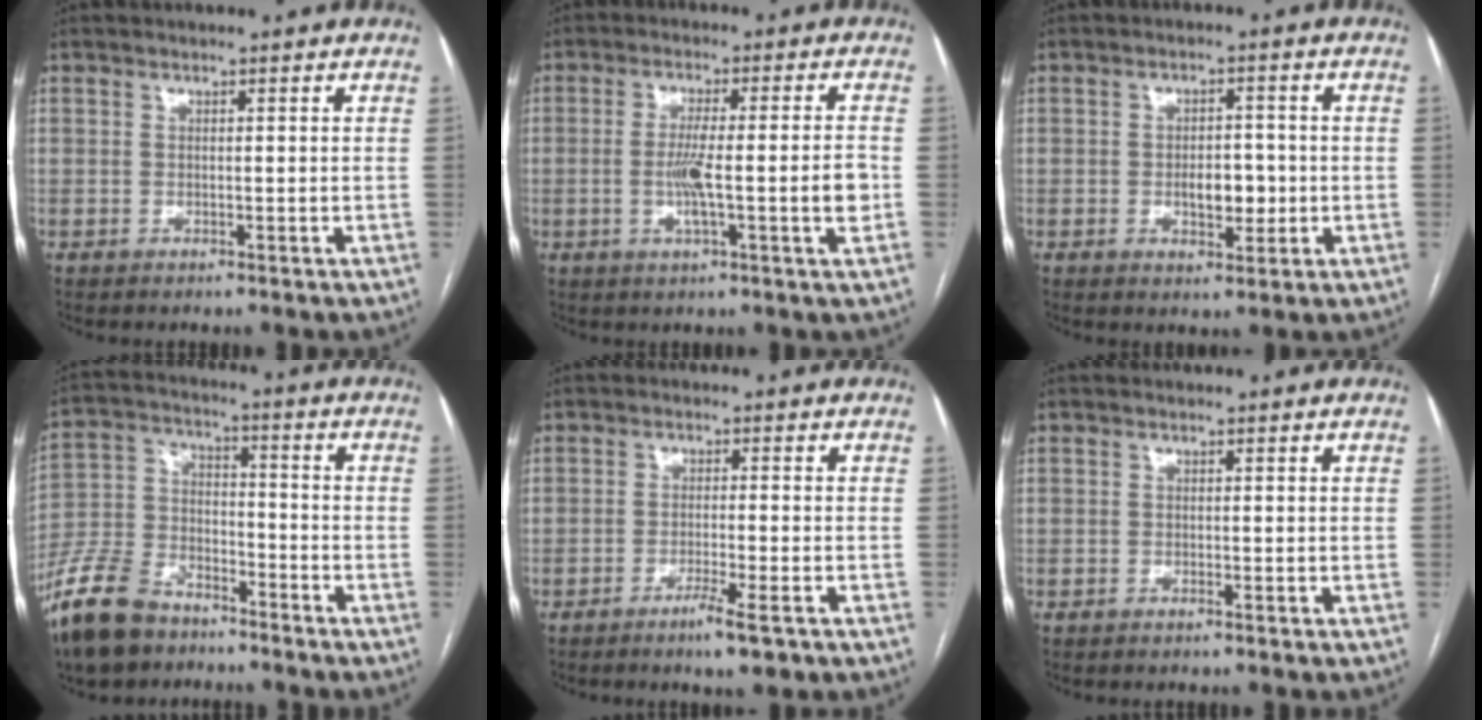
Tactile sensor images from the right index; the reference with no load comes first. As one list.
[{"total": 8.5, "force": [-1.6, 0.0, 8.4], "torque": [-0.155, 0.005, -0.026]}, {"total": 4.7, "force": [-0.8, 2.4, 3.9], "torque": [-0.057, 0.003, -0.007]}, {"total": 13.5, "force": [-10.2, 6.5, 5.9], "torque": [-0.138, -0.003, -0.194]}, {"total": 4.4, "force": [-2.7, 0.1, 3.5], "torque": [-0.059, -0.008, -0.045]}, {"total": 0.0}]